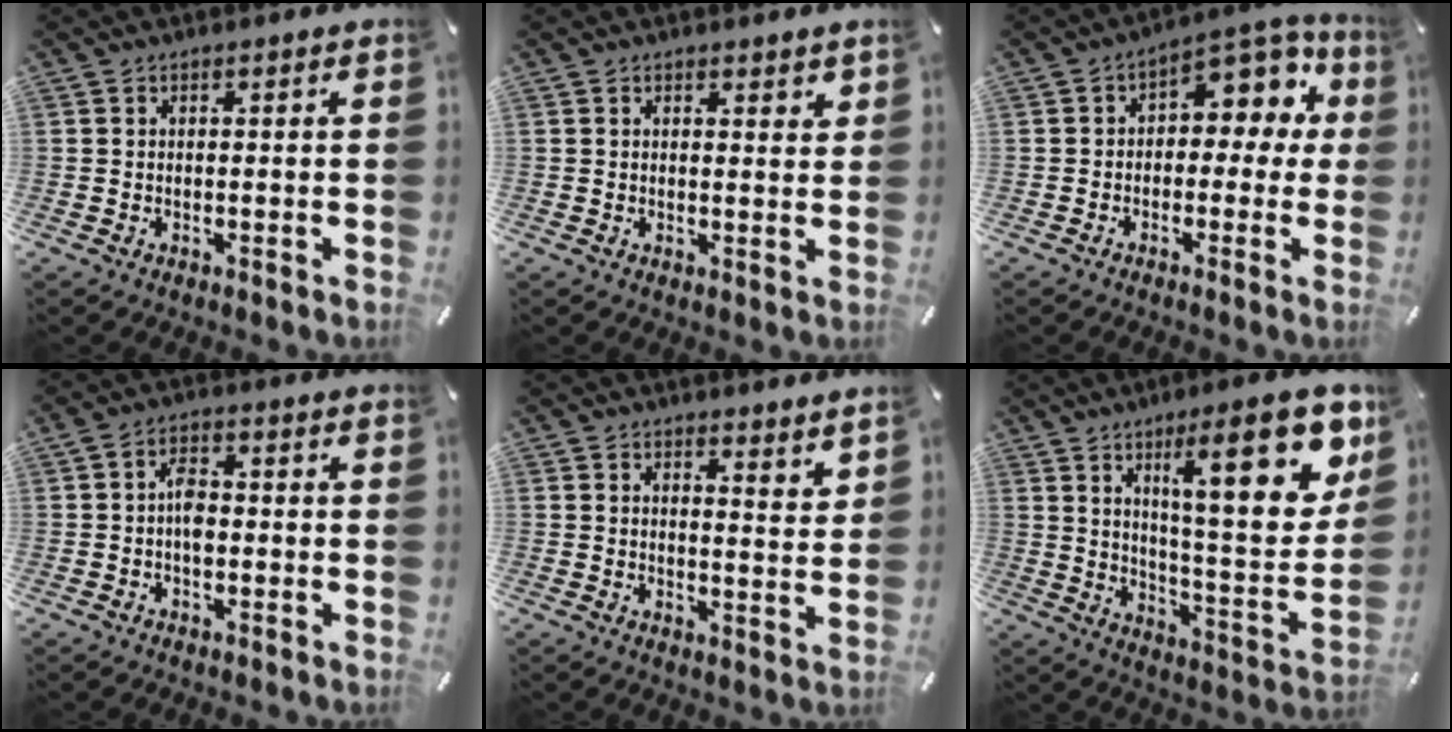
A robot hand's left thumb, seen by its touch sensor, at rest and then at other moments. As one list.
[{"total": 1.9, "force": [1.6, 0.7, 0.6], "torque": [0.001, -0.011, 0.027]}, {"total": 8.4, "force": [2.8, 5.5, 5.8], "torque": [-0.078, -0.016, 0.045]}, {"total": 4.5, "force": [-0.7, 2.6, 3.6], "torque": [-0.072, 0.008, -0.014]}, {"total": 3.6, "force": [3.5, 0.9, 0.7], "torque": [0.000, -0.032, 0.059]}, {"total": 23.4, "force": [11.3, 7.3, 19.2], "torque": [-0.263, -0.072, 0.168]}]